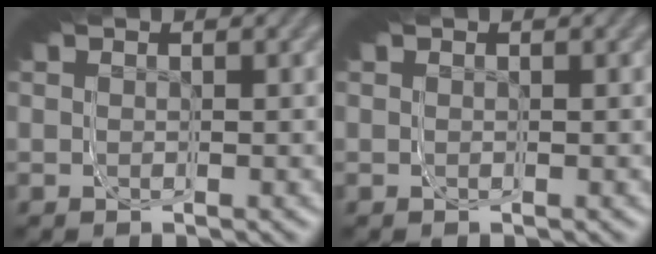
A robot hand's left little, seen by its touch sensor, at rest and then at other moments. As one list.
[{"total": 0.0}]